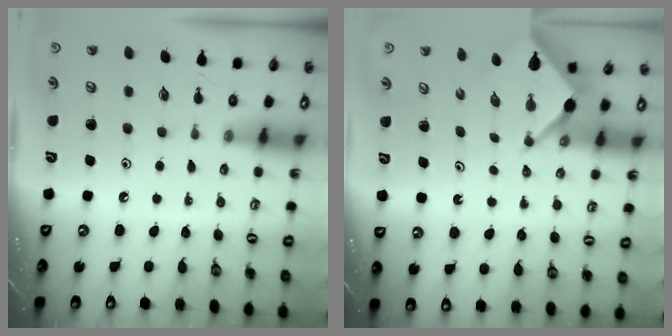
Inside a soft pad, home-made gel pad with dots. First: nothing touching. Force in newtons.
{"total": 3.6, "press": 3.6, "slide": 0.3}